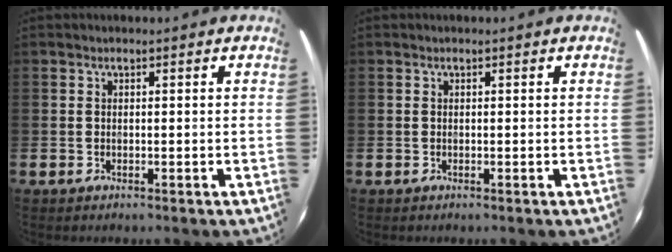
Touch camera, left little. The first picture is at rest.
{"total": 0.0}